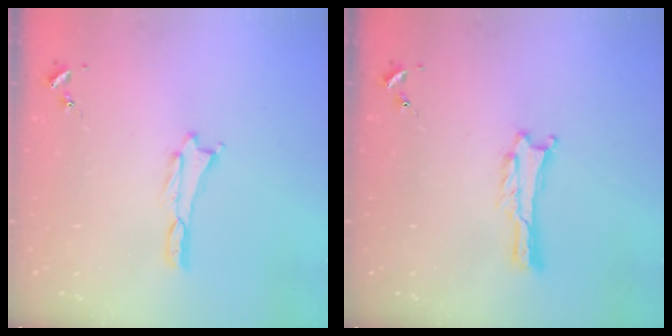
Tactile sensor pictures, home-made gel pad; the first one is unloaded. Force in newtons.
{"total": 0.5, "press": 0.5, "slide": 0.1}